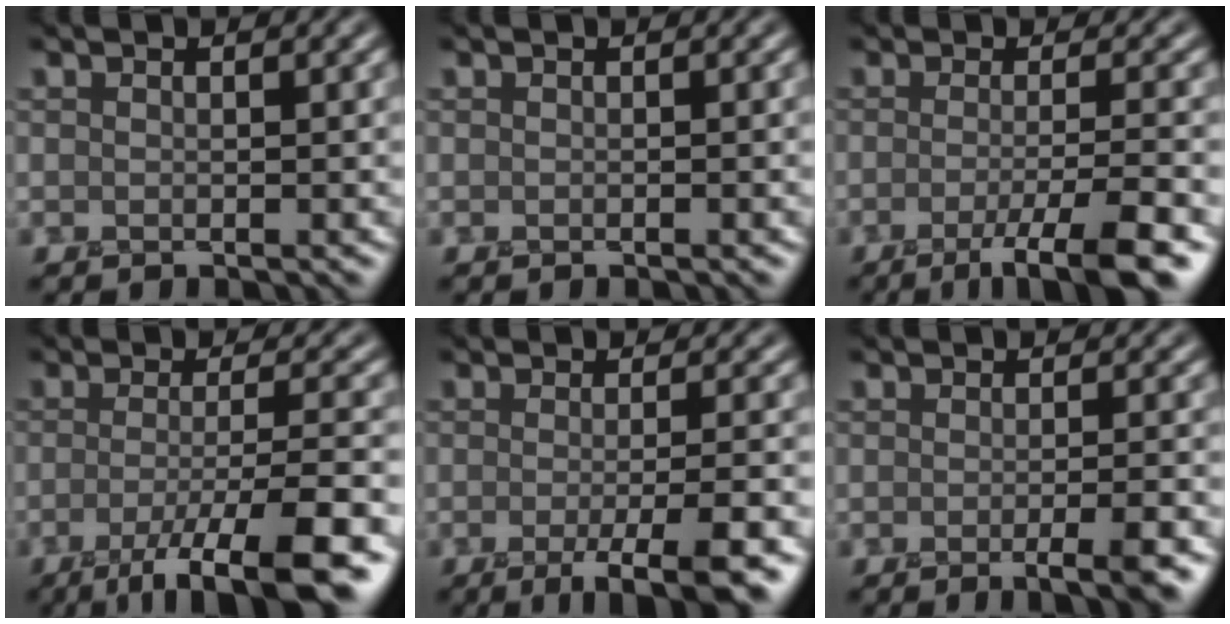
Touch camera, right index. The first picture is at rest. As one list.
[{"total": 0.0}, {"total": 5.7, "force": [-3.0, 1.0, 4.7], "torque": [-0.067, -0.006, -0.054]}, {"total": 7.9, "force": [-4.3, 1.5, 6.5], "torque": [-0.094, -0.006, -0.077]}, {"total": 6.9, "force": [-3.3, 1.6, 5.9], "torque": [-0.065, -0.012, -0.046]}, {"total": 3.4, "force": [-1.5, 0.7, 2.9], "torque": [-0.035, -0.007, -0.023]}]